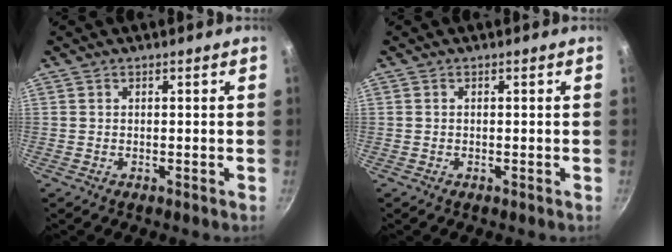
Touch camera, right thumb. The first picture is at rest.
{"total": 0.0}